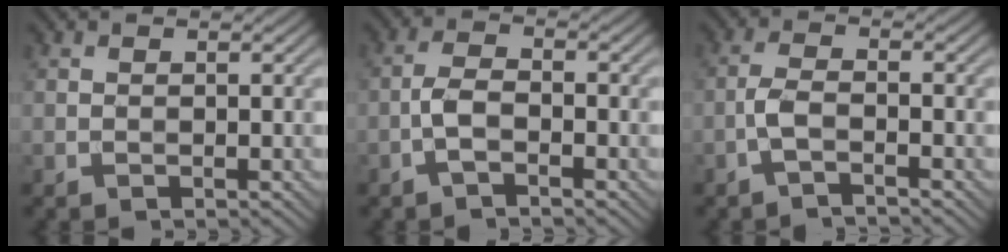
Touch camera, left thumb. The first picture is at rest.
{"total": 3.0, "force": [-1.6, 1.0, 2.4], "torque": [-0.055, 0.005, -0.041]}
{"total": 2.9, "force": [-1.7, 0.7, 2.2], "torque": [-0.051, 0.005, -0.043]}